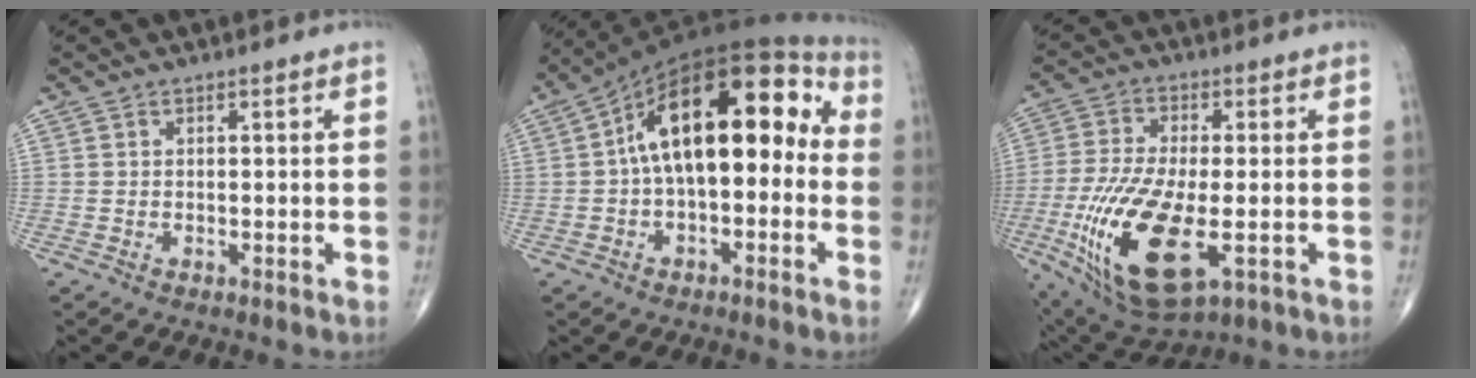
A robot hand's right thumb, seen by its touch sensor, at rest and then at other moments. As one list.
[{"total": 20.2, "force": [1.0, 10.3, 17.4], "torque": [-0.254, 0.050, 0.003]}, {"total": 18.5, "force": [-5.1, 7.3, 16.2], "torque": [-0.346, -0.015, -0.076]}]